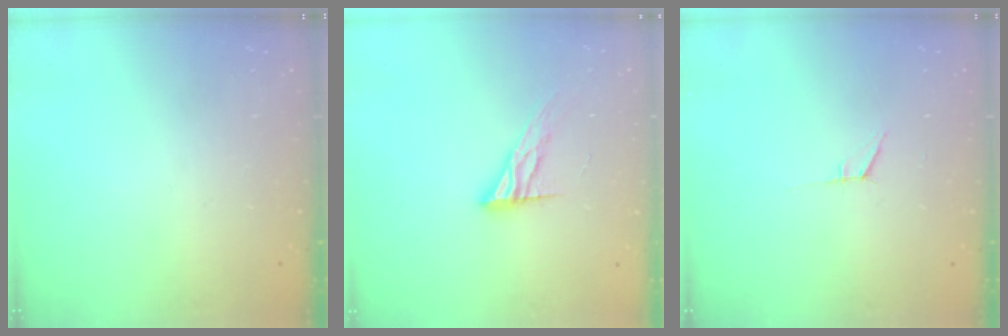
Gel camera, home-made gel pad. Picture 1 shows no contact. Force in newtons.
{"total": 11.1, "press": 11.1, "slide": 0.9}
{"total": 5.2, "press": 4.5, "slide": 2.5}